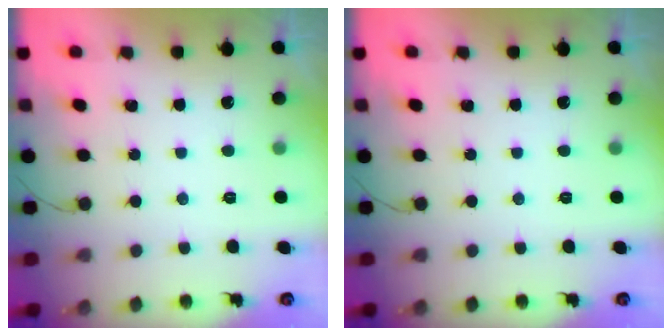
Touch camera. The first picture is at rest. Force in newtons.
{"total": 0.0}